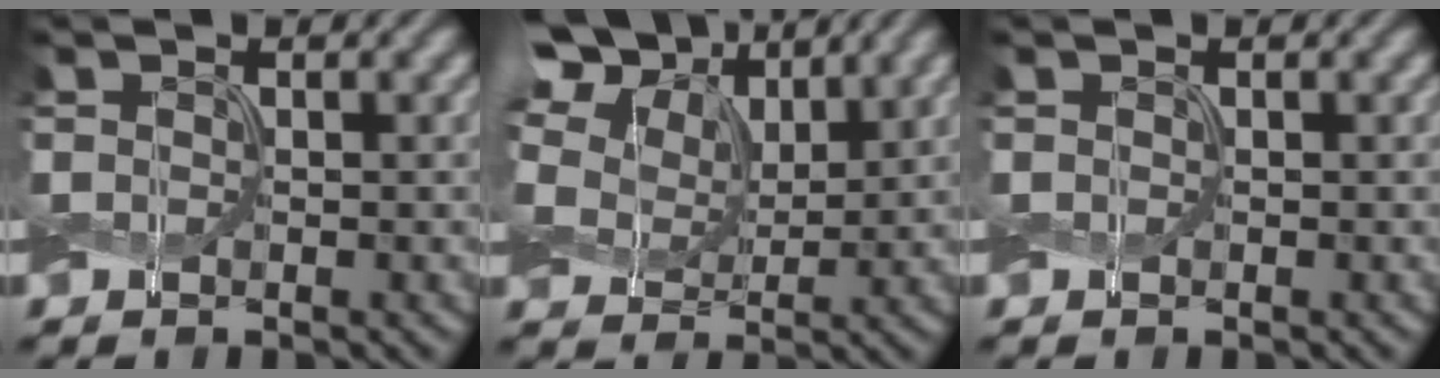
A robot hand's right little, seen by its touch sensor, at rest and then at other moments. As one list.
[{"total": 11.4, "force": [4.8, 8.0, 6.5], "torque": [-0.159, 0.035, 0.066]}, {"total": 0.0}]